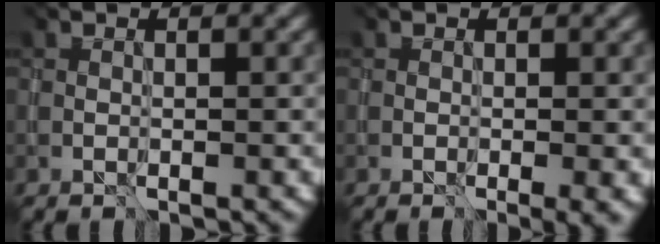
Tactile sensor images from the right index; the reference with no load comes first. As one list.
[{"total": 2.8, "force": [-0.8, 0.9, 2.5], "torque": [-0.027, -0.005, 0.005]}]